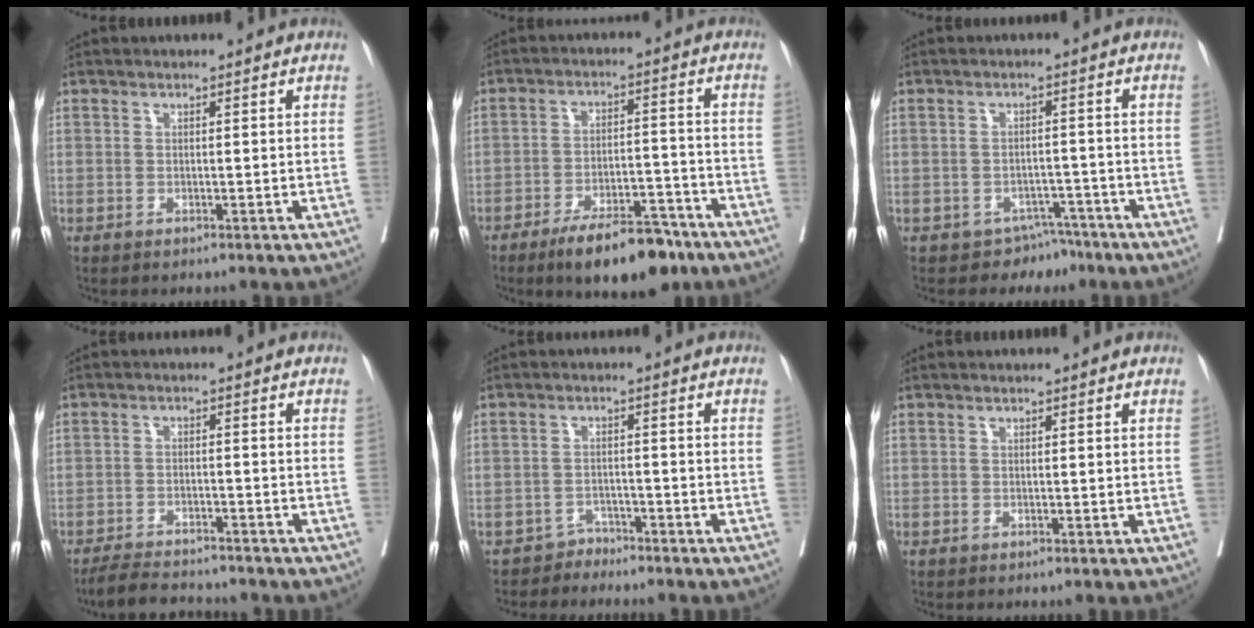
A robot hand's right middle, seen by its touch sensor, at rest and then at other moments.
{"total": 11.0, "force": [-8.0, 3.0, 6.9], "torque": [-0.099, 0.000, -0.128]}
{"total": 4.0, "force": [-3.3, 2.3, -0.5], "torque": [0.017, 0.014, -0.044]}
{"total": 7.0, "force": [-6.6, 0.8, 2.1], "torque": [-0.035, -0.012, -0.106]}
{"total": 2.0, "force": [-1.8, 0.3, -0.8], "torque": [0.017, -0.002, -0.031]}
{"total": 0.0}